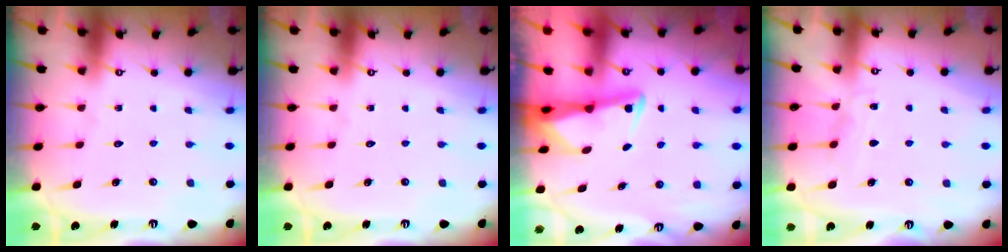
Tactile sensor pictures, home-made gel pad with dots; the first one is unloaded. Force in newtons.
{"total": 0.0}
{"total": 2.4, "press": 2.3, "slide": 0.6}
{"total": 4.7, "press": 4.7, "slide": 0.6}